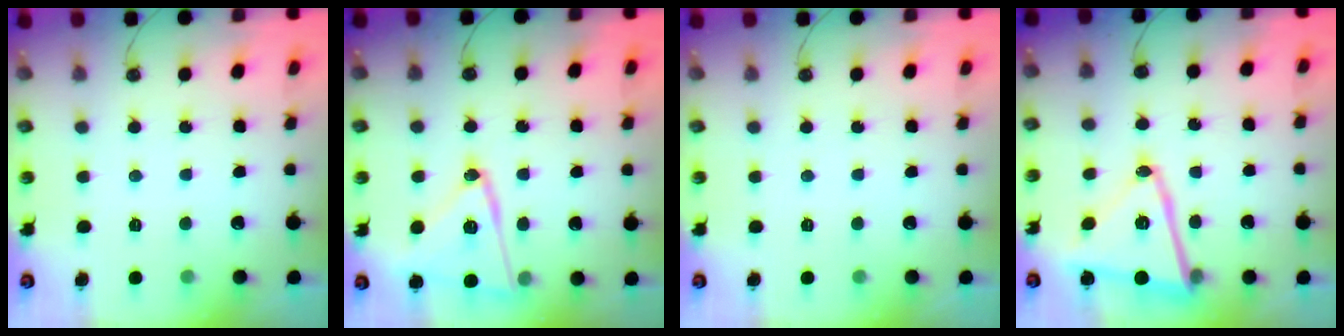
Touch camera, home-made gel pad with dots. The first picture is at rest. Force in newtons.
{"total": 16.5, "press": 16.2, "slide": 3.4}
{"total": 0.0}
{"total": 15.9, "press": 15.8, "slide": 1.4}